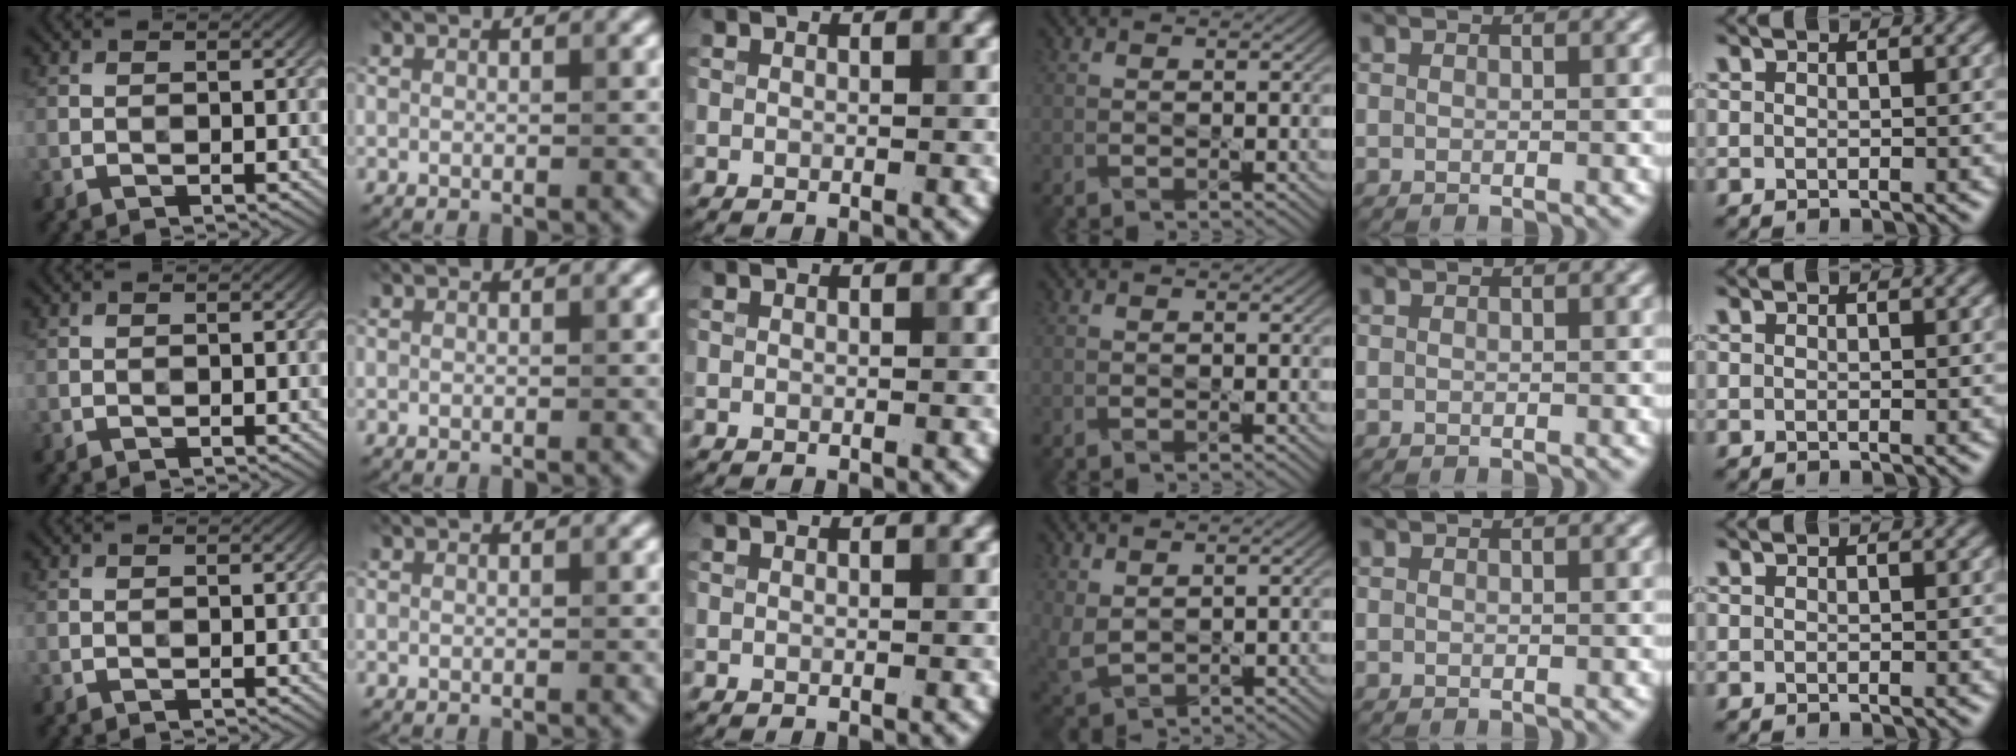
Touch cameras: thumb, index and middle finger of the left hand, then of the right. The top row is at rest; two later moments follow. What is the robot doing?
{"motion": "pour", "object": "kettle"}